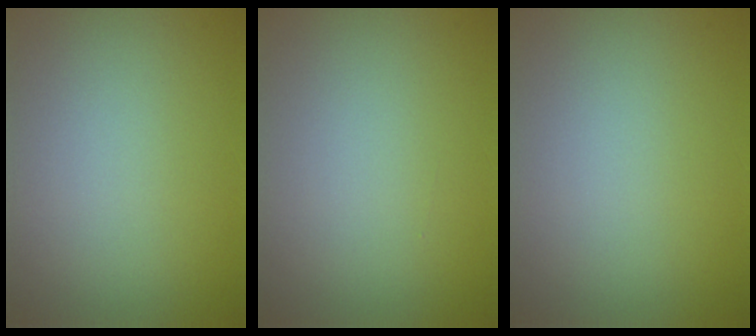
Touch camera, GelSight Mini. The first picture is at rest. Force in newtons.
{"total": 0.0}
{"total": 0.0}